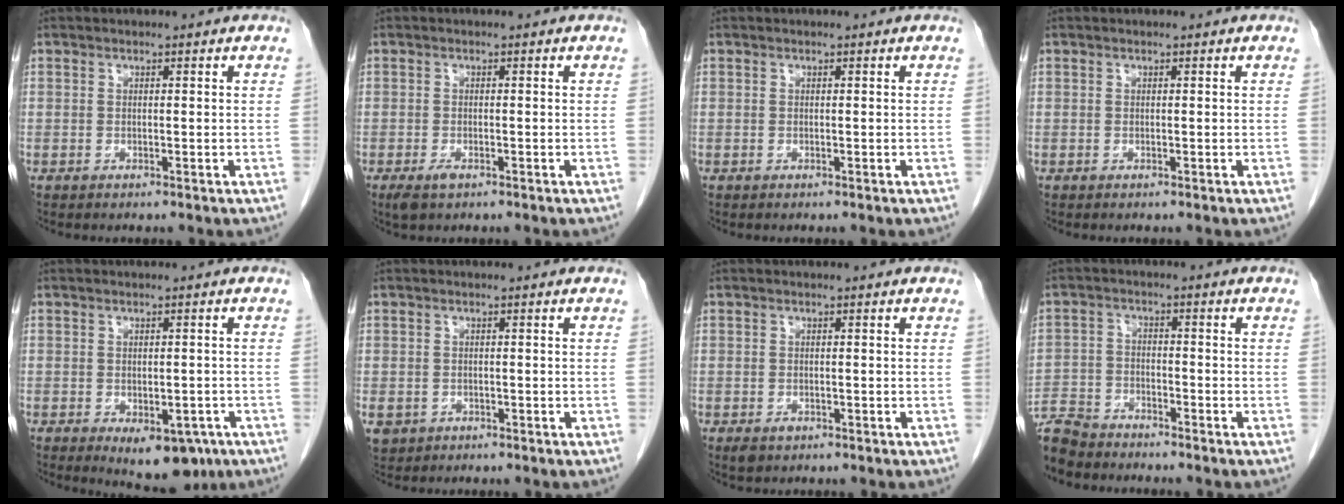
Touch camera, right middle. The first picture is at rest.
{"total": 2.2, "force": [-1.3, 0.9, 1.6], "torque": [-0.037, -0.004, -0.017]}
{"total": 0.0}
{"total": 0.0}
{"total": 8.0, "force": [-4.3, 4.3, 5.3], "torque": [-0.048, -0.001, -0.050]}
{"total": 4.2, "force": [-1.9, 3.6, 1.1], "torque": [-0.026, 0.000, -0.026]}
{"total": 1.5, "force": [-0.8, 0.9, 0.9], "torque": [-0.017, -0.001, -0.006]}
{"total": 7.6, "force": [-7.2, 2.2, 1.4], "torque": [-0.030, -0.009, -0.136]}